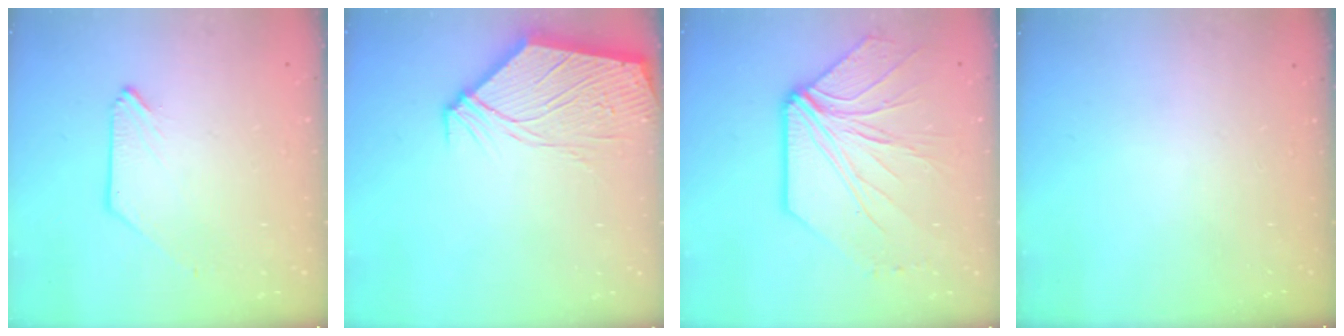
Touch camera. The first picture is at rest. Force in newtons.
{"total": 11.3, "press": 11.2, "slide": 1.6}
{"total": 10.7, "press": 10.6, "slide": 1.5}
{"total": 0.0}